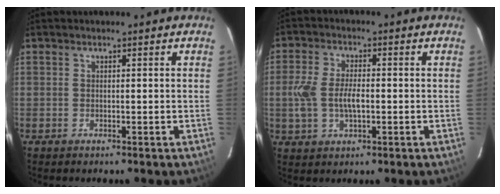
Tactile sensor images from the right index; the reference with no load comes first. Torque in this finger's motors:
{"motor_torque": [0.22, 0.00, 0.18, 0.09]}